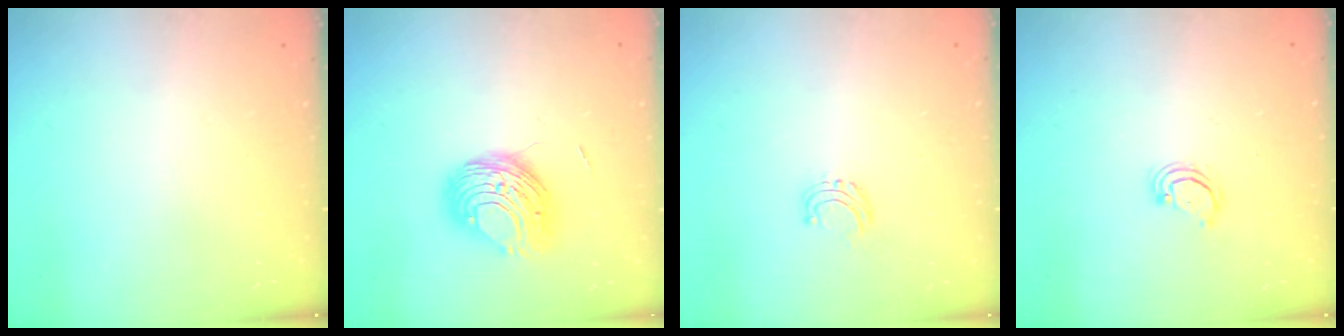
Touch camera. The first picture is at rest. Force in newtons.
{"total": 9.5, "press": 9.5, "slide": 0.7}
{"total": 4.7, "press": 4.7, "slide": 0.4}
{"total": 2.9, "press": 2.9, "slide": 0.2}